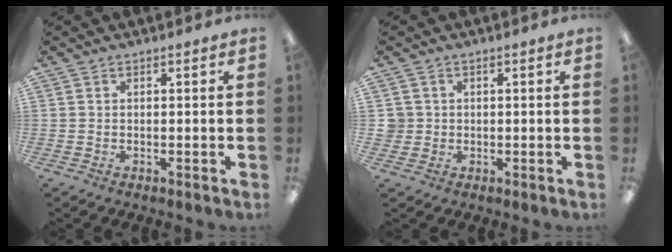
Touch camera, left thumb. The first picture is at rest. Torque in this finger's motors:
{"motor_torque": [-0.06, 0.06, -0.02, -0.04, 0.00]}